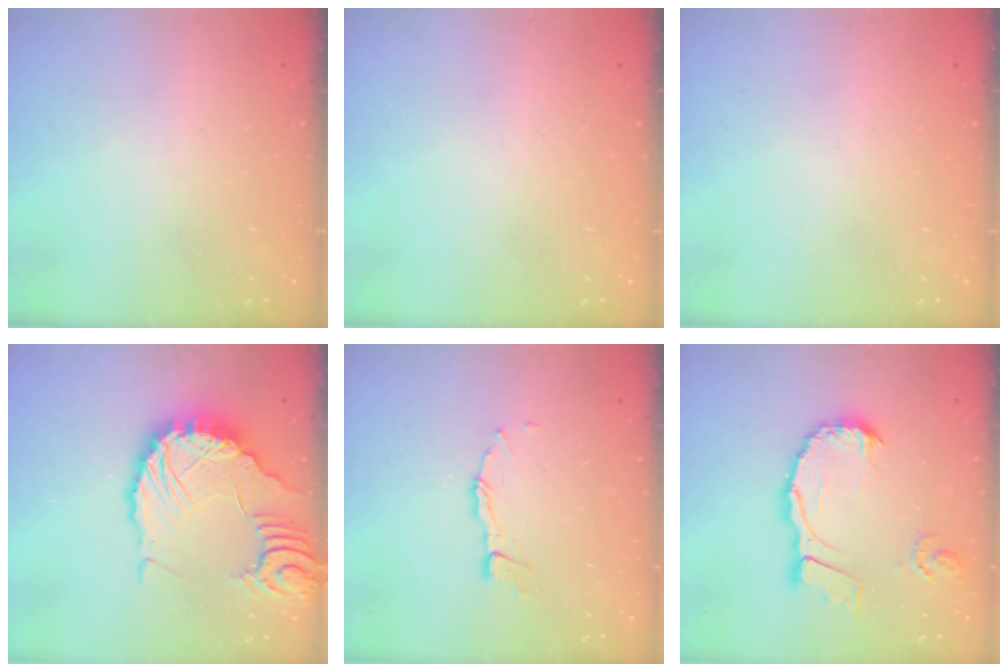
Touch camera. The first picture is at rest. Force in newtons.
{"total": 0.0}
{"total": 0.0}
{"total": 10.8, "press": 10.7, "slide": 1.3}
{"total": 4.8, "press": 4.8, "slide": 0.4}
{"total": 12.0, "press": 12.0, "slide": 0.9}